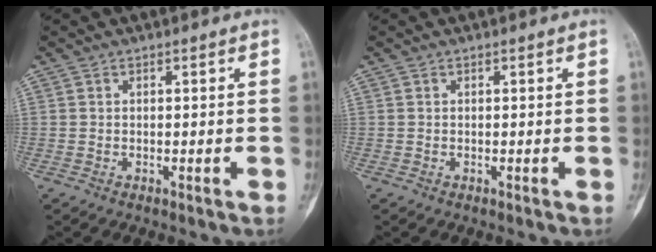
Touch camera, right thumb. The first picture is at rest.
{"total": 0.0}